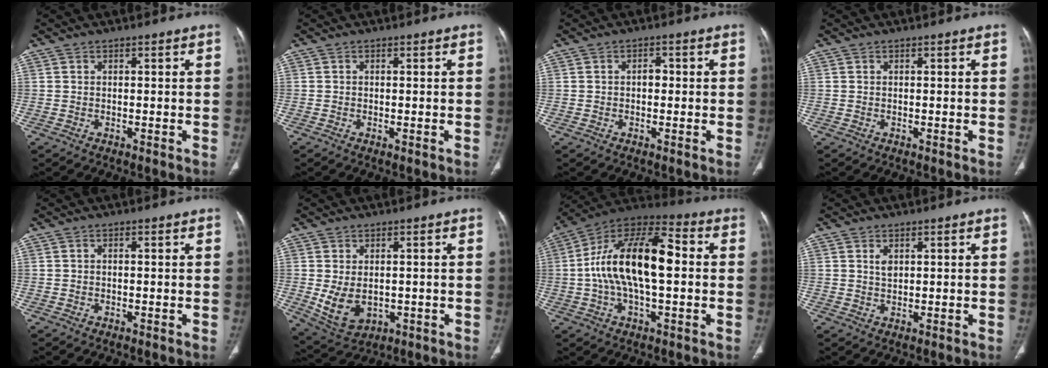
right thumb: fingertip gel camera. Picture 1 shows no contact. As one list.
[{"total": 0.5, "force": [-0.2, 0.1, 0.4], "torque": [-0.010, -0.003, -0.004]}, {"total": 1.7, "force": [-0.1, 1.2, 1.2], "torque": [-0.012, 0.006, -0.006]}, {"total": 0.0}, {"total": 0.0}, {"total": 7.5, "force": [-0.6, 5.1, 5.4], "torque": [-0.088, -0.007, 0.011]}, {"total": 19.6, "force": [0.6, 8.9, 17.4], "torque": [-0.308, 0.040, 0.001]}, {"total": 1.9, "force": [0.8, 1.2, 1.2], "torque": [-0.018, -0.003, 0.017]}]